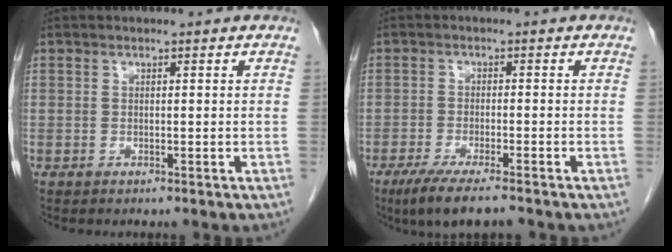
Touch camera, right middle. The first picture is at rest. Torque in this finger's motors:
{"motor_torque": [0.07, -0.04, 0.08, 0.08]}